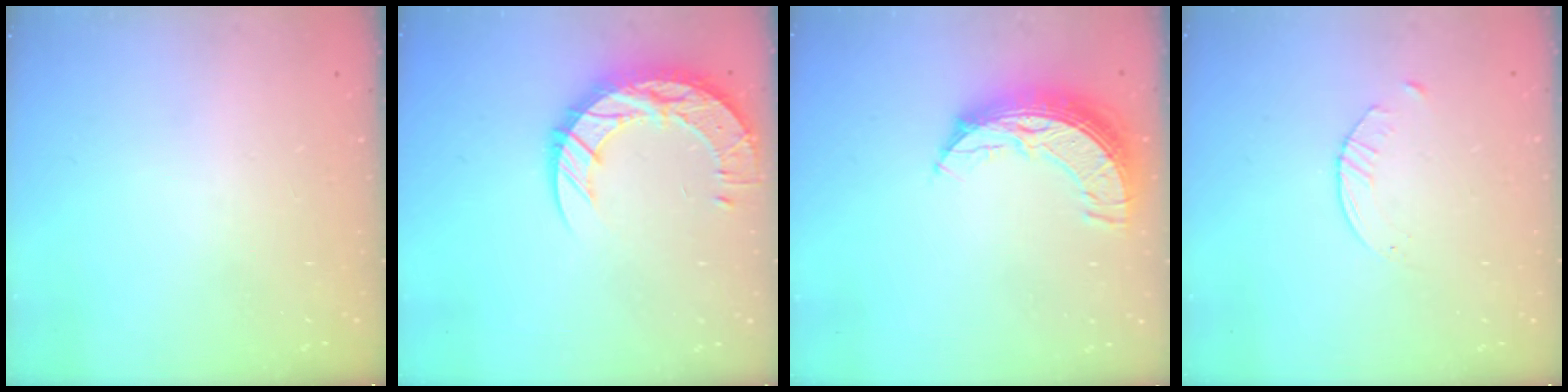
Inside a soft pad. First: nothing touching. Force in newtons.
{"total": 18.1, "press": 18.0, "slide": 1.4}
{"total": 10.9, "press": 10.9, "slide": 0.9}
{"total": 2.0, "press": 2.0, "slide": 0.3}